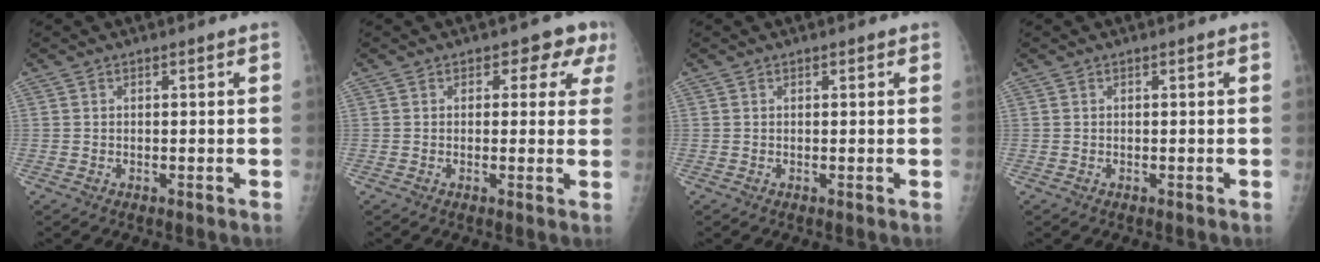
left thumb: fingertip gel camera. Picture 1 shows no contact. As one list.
[{"total": 4.8, "force": [2.6, 3.3, 2.3], "torque": [0.014, -0.008, 0.018]}, {"total": 0.6, "force": [0.5, 0.3, 0.3], "torque": [-0.001, -0.002, 0.004]}, {"total": 0.0}]